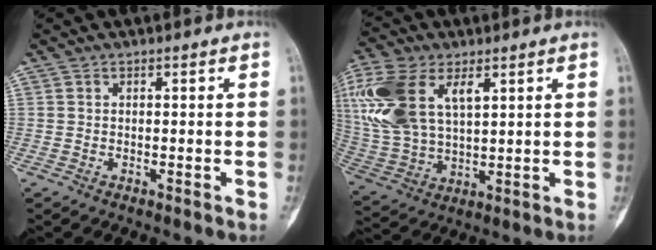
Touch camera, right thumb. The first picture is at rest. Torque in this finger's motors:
{"motor_torque": [1.06, 1.79, 1.57, 0.86, 0.21]}